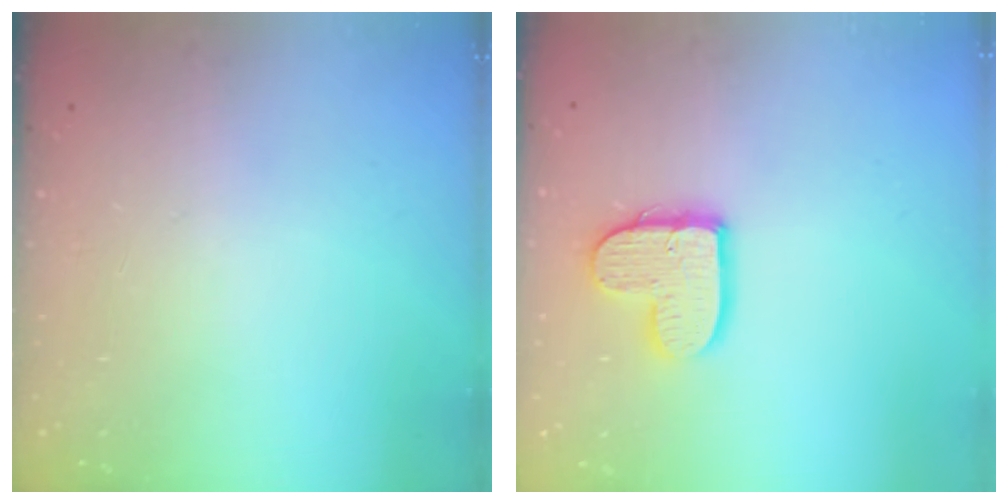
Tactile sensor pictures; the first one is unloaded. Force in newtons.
{"total": 10.8, "press": 10.7, "slide": 0.9}